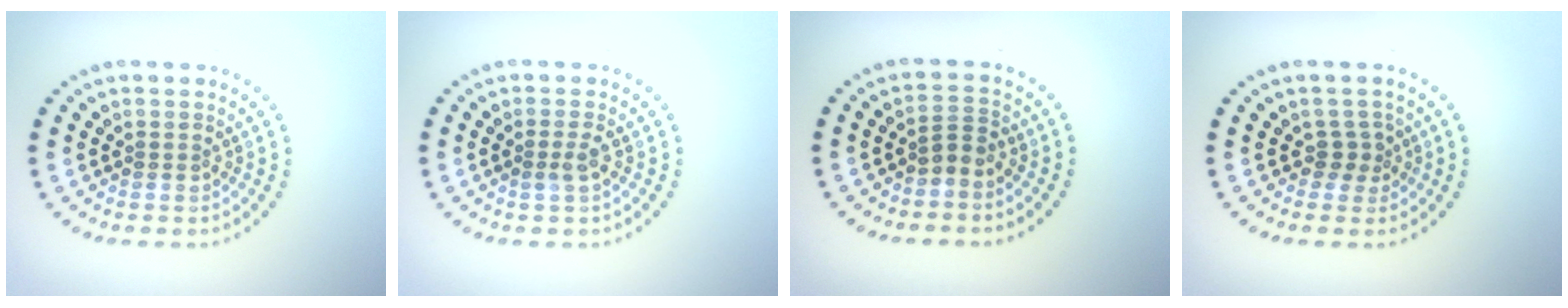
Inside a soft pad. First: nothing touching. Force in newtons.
{"total": 1.1, "press": 0.9, "slide": 0.5}
{"total": 1.6, "press": 1.1, "slide": 1.2}
{"total": 1.7, "press": 1.2, "slide": 1.2}